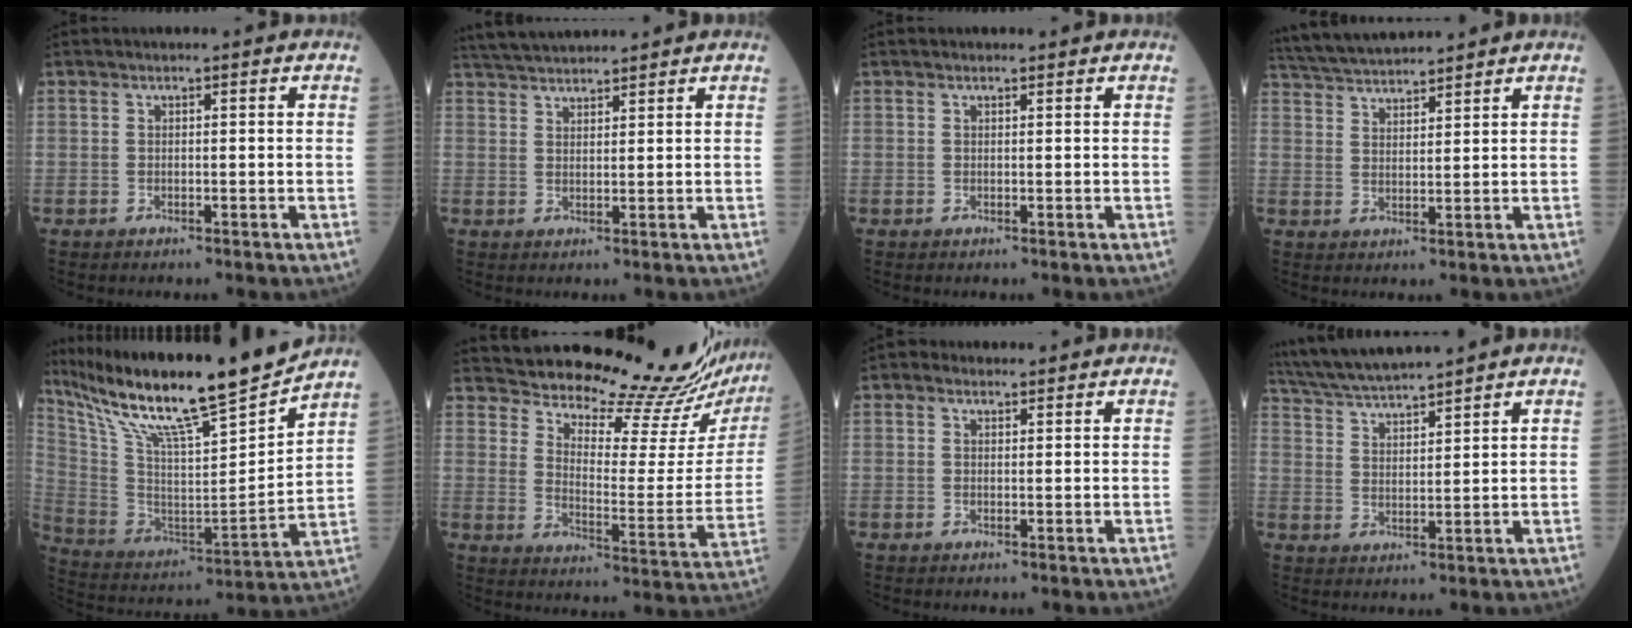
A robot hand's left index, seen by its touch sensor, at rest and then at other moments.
{"total": 7.9, "force": [7.4, 0.9, 2.4], "torque": [-0.049, 0.035, 0.128]}
{"total": 0.5, "force": [0.5, 0.1, 0.0], "torque": [-0.009, -0.003, 0.006]}
{"total": 9.5, "force": [9.1, 0.6, 2.9], "torque": [-0.067, 0.033, 0.163]}
{"total": 22.7, "force": [19.1, 0.5, 12.3], "torque": [-0.228, -0.017, 0.329]}
{"total": 22.4, "force": [21.5, 1.2, 6.0], "torque": [-0.098, -0.107, 0.273]}
{"total": 1.5, "force": [1.2, 0.9, 0.3], "torque": [-0.010, 0.013, 0.016]}
{"total": 10.2, "force": [9.5, -0.3, 3.9], "torque": [-0.078, 0.023, 0.175]}